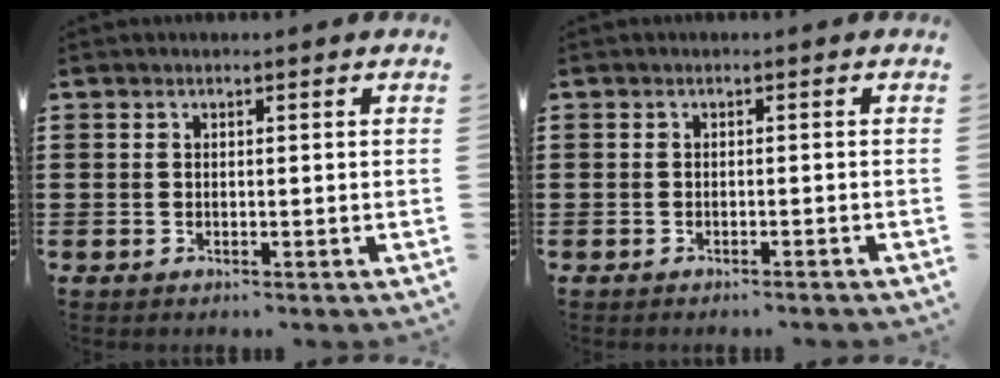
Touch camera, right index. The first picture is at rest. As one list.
[{"total": 0.7, "force": [-0.6, -0.3, 0.3], "torque": [-0.006, -0.004, -0.011]}]